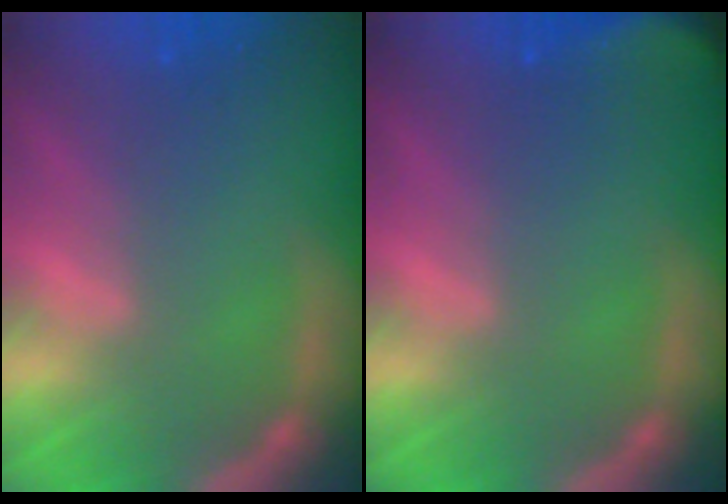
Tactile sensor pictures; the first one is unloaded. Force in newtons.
{"total": 4.4}